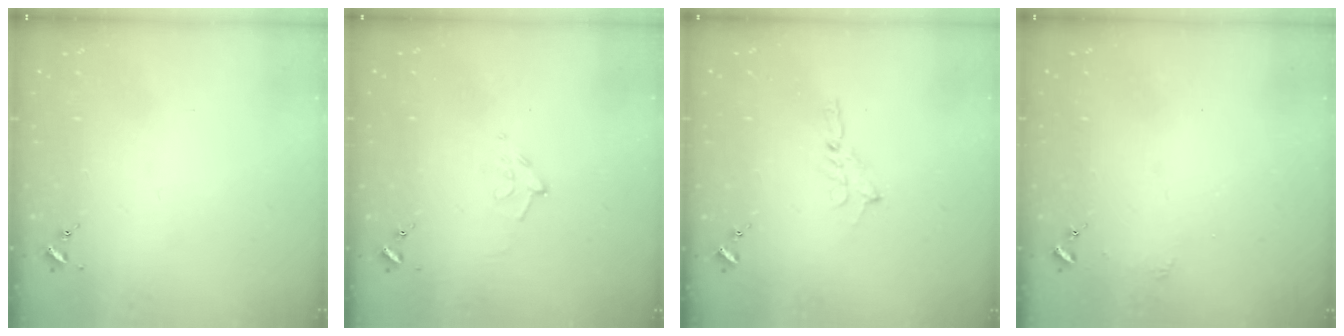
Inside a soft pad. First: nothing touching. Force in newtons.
{"total": 6.5, "press": 6.4, "slide": 0.8}
{"total": 1.6, "press": 1.6, "slide": 0.1}
{"total": 2.4, "press": 2.4, "slide": 0.2}